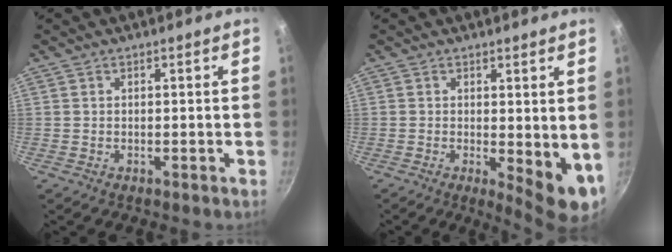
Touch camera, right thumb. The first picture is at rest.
{"total": 7.6, "force": [0.1, 2.8, 7.1], "torque": [-0.080, -0.013, 0.007]}